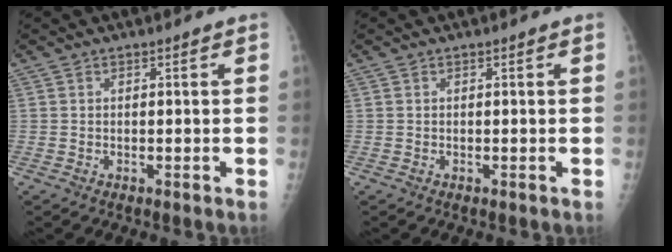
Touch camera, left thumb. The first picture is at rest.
{"total": 0.0}